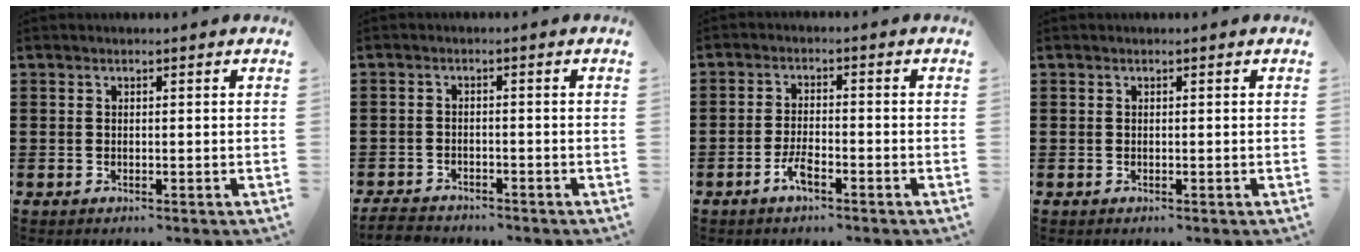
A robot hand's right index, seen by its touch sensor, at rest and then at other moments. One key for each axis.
{"total": 2.8, "fx": -2.7, "fy": 0.5, "fz": 0.4, "tx": -0.017, "ty": -0.001, "tz": -0.058}
{"total": 3.7, "fx": -2.2, "fy": 1.1, "fz": 2.8, "tx": -0.068, "ty": -0.002, "tz": -0.048}
{"total": 0.0}